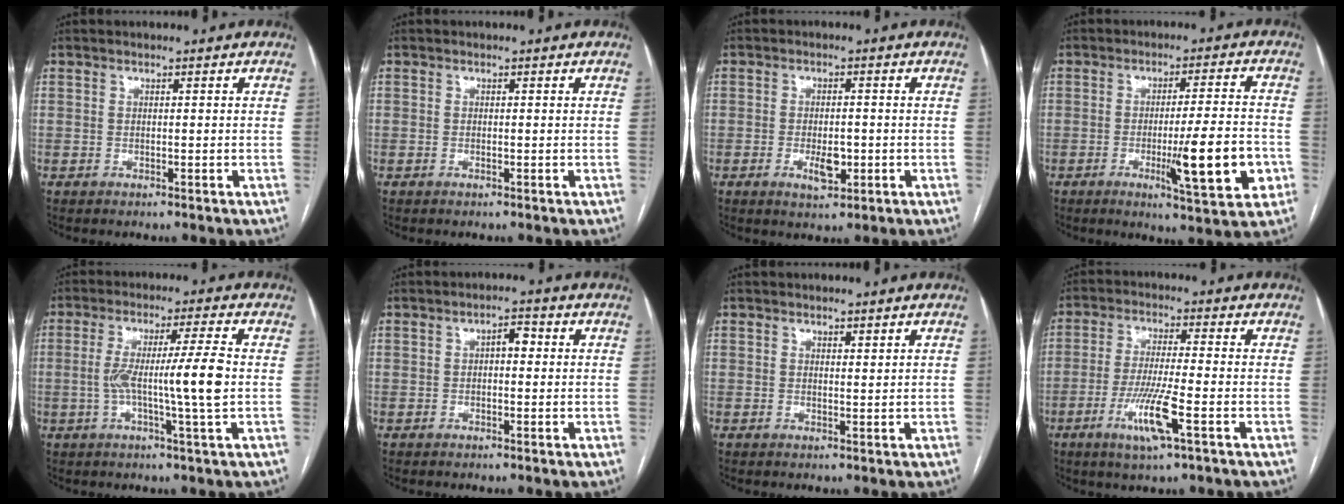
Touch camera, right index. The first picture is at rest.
{"total": 0.0}
{"total": 3.9, "force": [-1.3, 1.5, 3.4], "torque": [-0.060, 0.000, -0.016]}
{"total": 11.6, "force": [-3.5, 0.9, 11.1], "torque": [-0.164, -0.014, -0.048]}
{"total": 9.2, "force": [-0.7, -1.1, 9.1], "torque": [-0.167, 0.006, -0.014]}
{"total": 2.4, "force": [0.3, 1.1, 2.1], "torque": [-0.030, 0.013, 0.001]}
{"total": 0.9, "force": [0.8, 0.3, 0.4], "torque": [-0.006, -0.004, 0.012]}
{"total": 8.5, "force": [-3.5, -0.1, 7.7], "torque": [-0.156, -0.017, -0.065]}